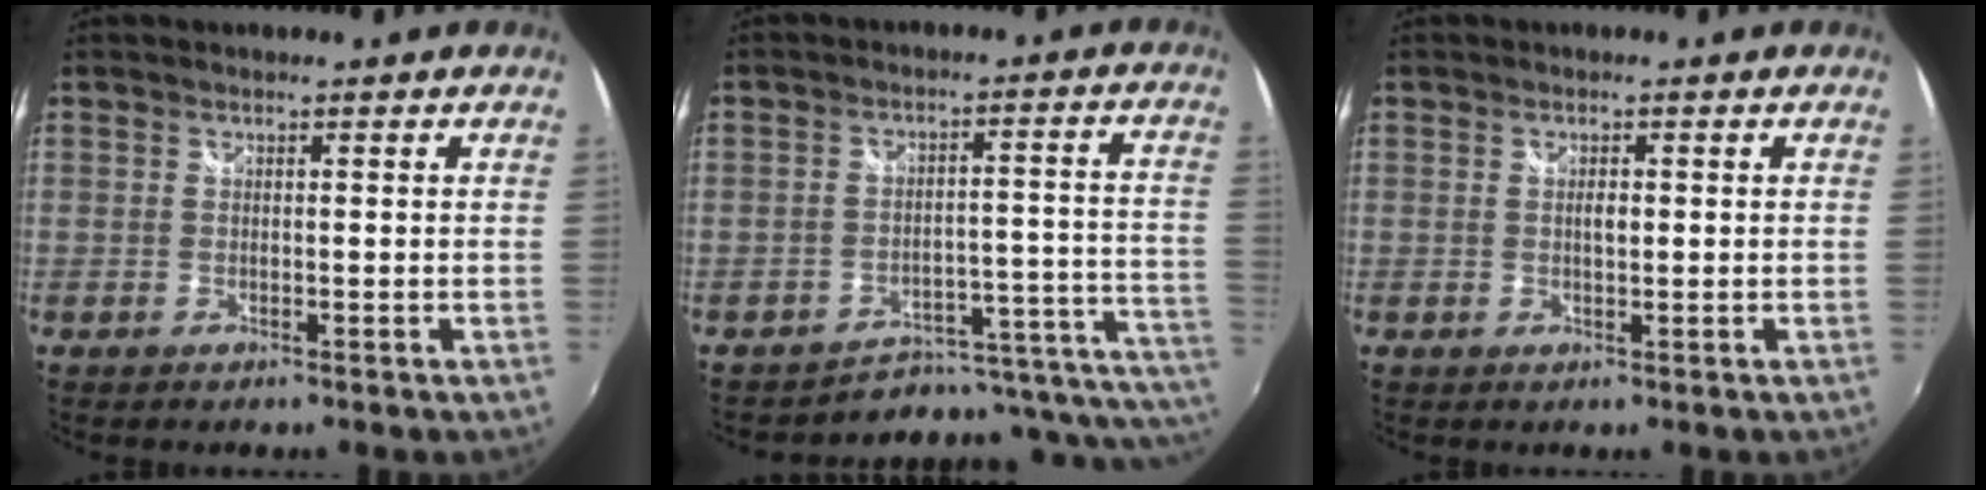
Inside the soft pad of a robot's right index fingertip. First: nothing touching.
{"total": 14.1, "force": [-10.0, 6.7, 7.5], "torque": [-0.086, 0.002, -0.126]}
{"total": 1.4, "force": [0.2, 0.6, 1.3], "torque": [-0.021, 0.001, 0.002]}